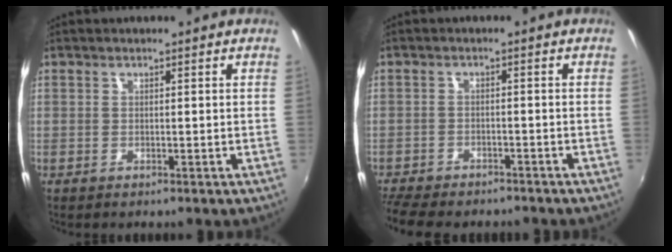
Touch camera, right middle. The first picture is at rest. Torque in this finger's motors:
{"motor_torque": [1.05, -1.09, 0.24, 0.12]}